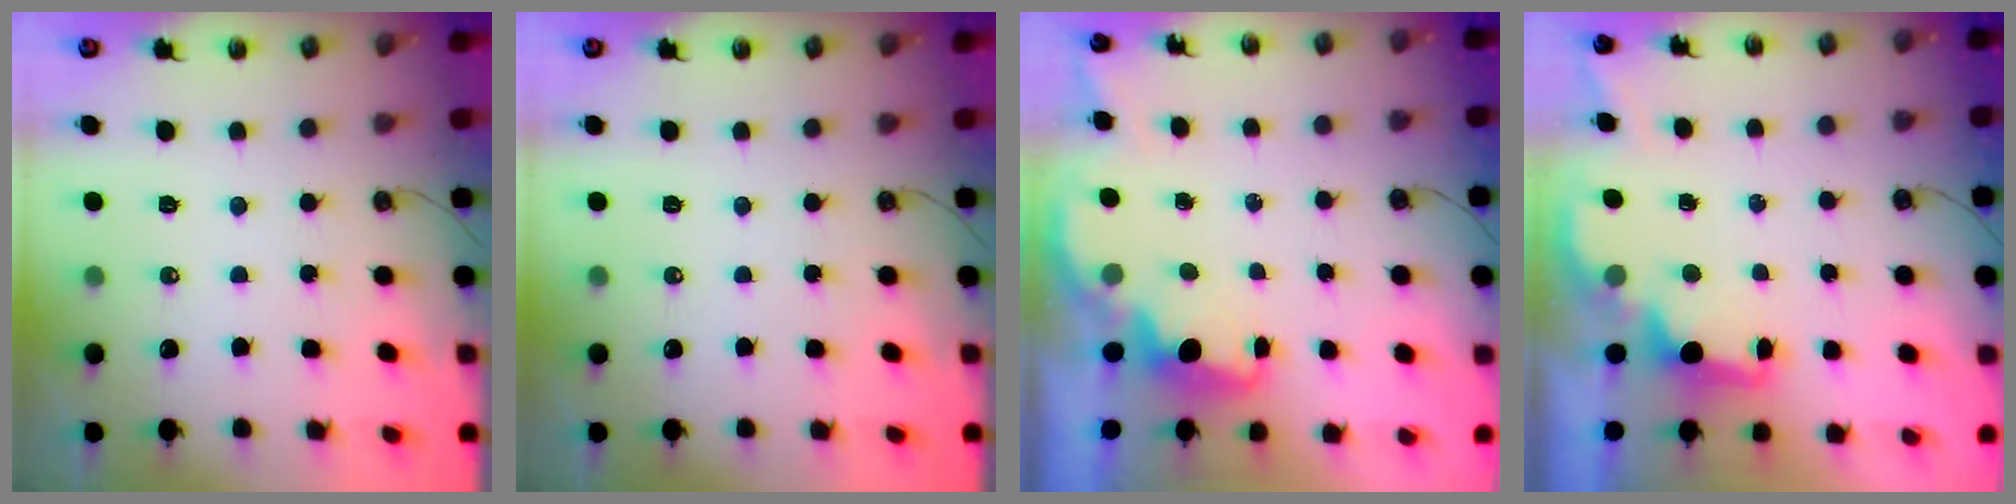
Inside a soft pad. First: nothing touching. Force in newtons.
{"total": 0.0}
{"total": 2.0, "press": 1.8, "slide": 0.8}
{"total": 2.1, "press": 1.9, "slide": 0.8}